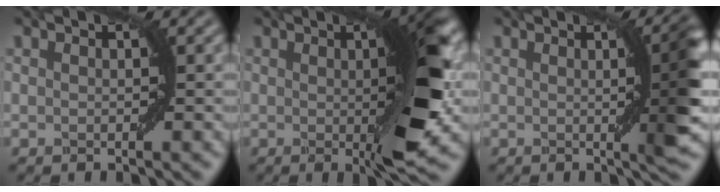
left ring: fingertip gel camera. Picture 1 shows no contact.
{"total": 7.7, "force": [0.1, 1.3, 7.5], "torque": [-0.102, 0.001, 0.004]}
{"total": 7.2, "force": [0.4, 1.8, 6.9], "torque": [-0.065, 0.006, 0.005]}